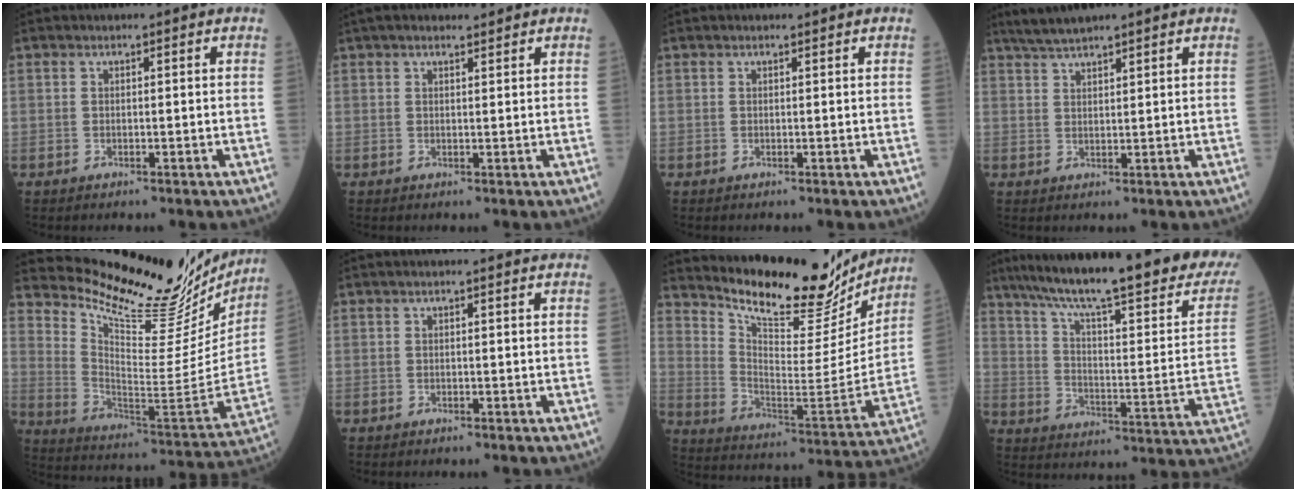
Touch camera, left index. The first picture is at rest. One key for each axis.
{"total": 4.3, "fx": 3.7, "fy": 0.8, "fz": 2.0, "tx": -0.025, "ty": 0.027, "tz": 0.060}
{"total": 0.0}
{"total": 4.8, "fx": 4.2, "fy": 0.1, "fz": 2.4, "tx": -0.047, "ty": 0.027, "tz": 0.081}
{"total": 25.7, "fx": 23.6, "fy": 4.8, "fz": 8.8, "tx": -0.141, "ty": -0.086, "tz": 0.328}
{"total": 0.5, "fx": 0.2, "fy": -0.1, "fz": 0.5, "tx": -0.012, "ty": 0.006, "tz": 0.004}
{"total": 19.8, "fx": 17.8, "fy": 5.0, "fz": 7.2, "tx": -0.121, "ty": -0.039, "tz": 0.263}
{"total": 32.1, "fx": 25.4, "fy": 3.9, "fz": 19.2, "tx": -0.273, "ty": -0.053, "tz": 0.337}